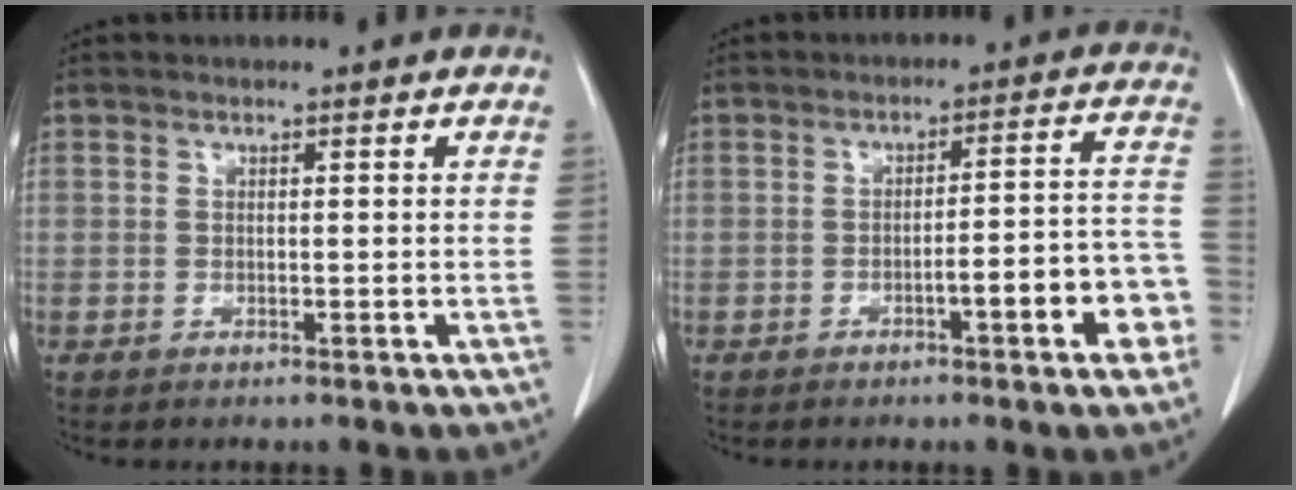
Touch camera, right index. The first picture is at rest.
{"total": 8.7, "force": [-3.7, 1.2, 7.8], "torque": [-0.088, 0.029, -0.046]}